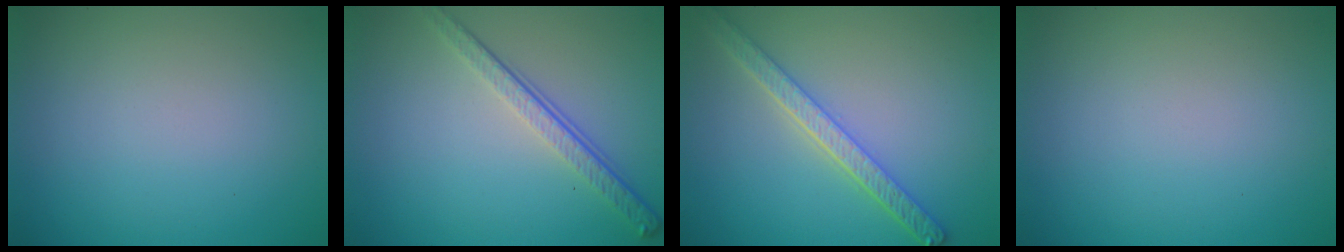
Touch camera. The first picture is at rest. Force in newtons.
{"total": 3.9, "press": 2.7, "slide": 2.8}
{"total": 4.2, "press": 3.4, "slide": 2.4}
{"total": 0.0}